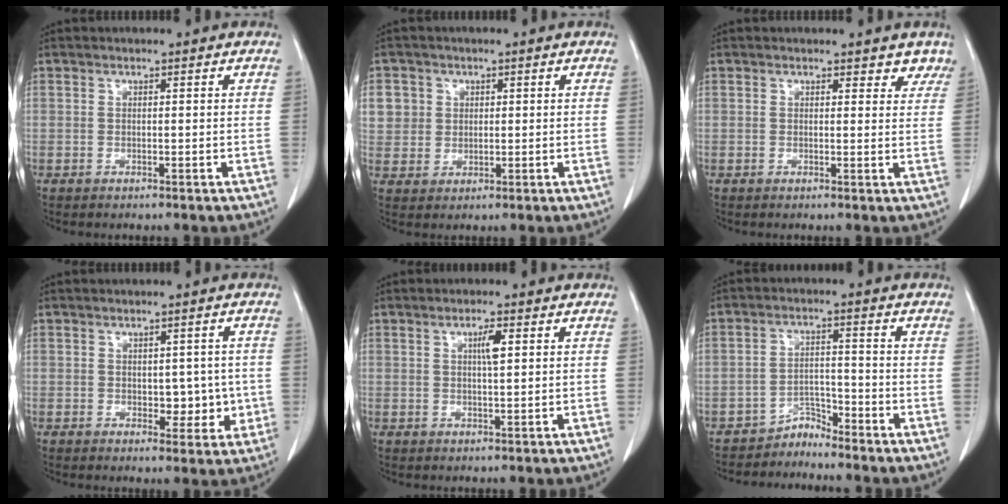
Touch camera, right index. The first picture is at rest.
{"total": 5.5, "force": [1.7, 5.1, 0.7], "torque": [-0.010, 0.009, 0.041]}
{"total": 3.4, "force": [2.8, 1.7, 0.6], "torque": [0.019, -0.006, 0.018]}
{"total": 4.7, "force": [-0.3, 3.1, 3.5], "torque": [-0.031, 0.007, 0.005]}
{"total": 2.7, "force": [0.8, 0.3, 2.5], "torque": [-0.044, 0.000, 0.014]}
{"total": 3.1, "force": [-2.9, 0.7, -0.8], "torque": [0.024, 0.004, -0.050]}